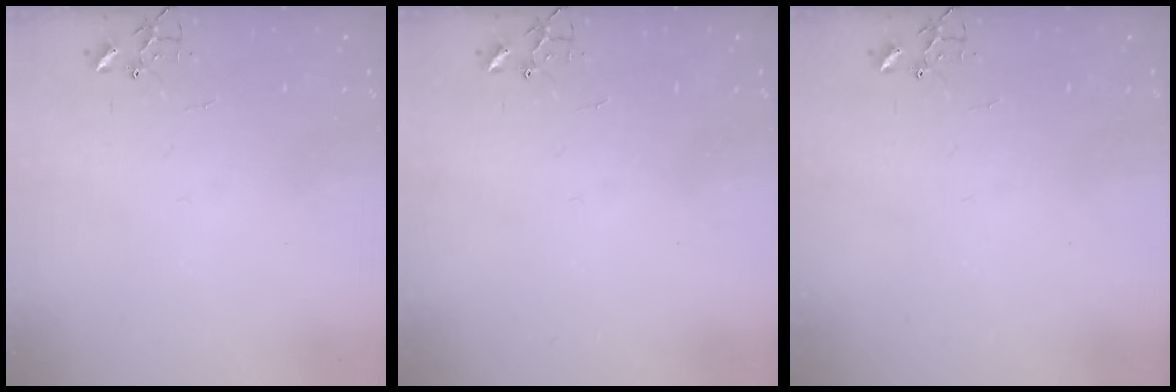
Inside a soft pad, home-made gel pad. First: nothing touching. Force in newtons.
{"total": 0.0}
{"total": 0.0}